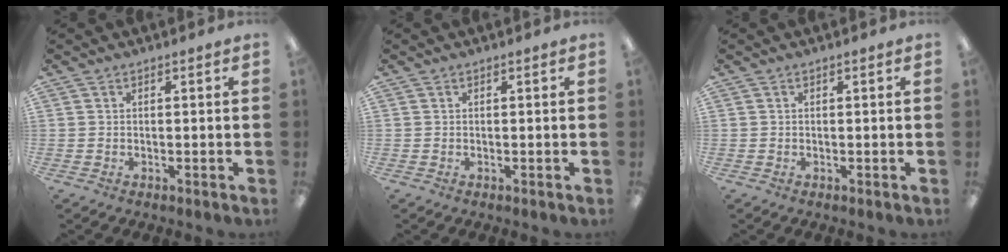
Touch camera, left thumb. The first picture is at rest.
{"total": 0.0}
{"total": 0.0}